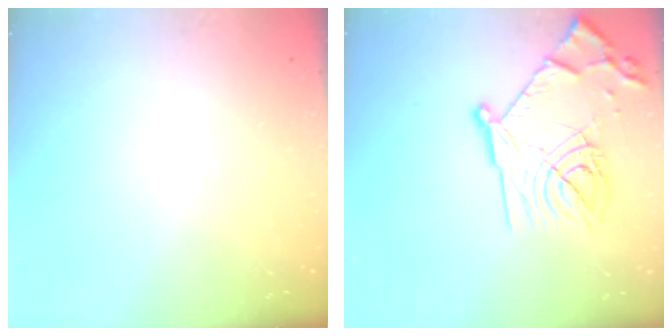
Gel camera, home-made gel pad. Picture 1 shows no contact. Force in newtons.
{"total": 21.2, "press": 21.2, "slide": 1.8}